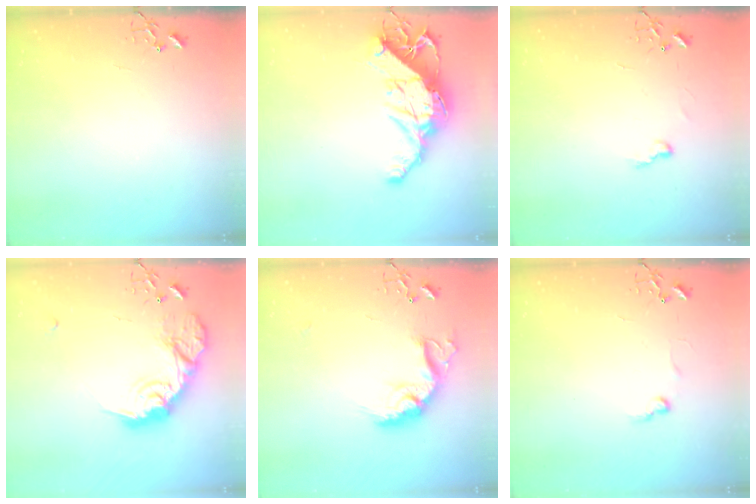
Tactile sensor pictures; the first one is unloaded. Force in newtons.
{"total": 18.1, "press": 18.0, "slide": 1.6}
{"total": 4.6, "press": 4.6, "slide": 0.6}
{"total": 19.4, "press": 19.3, "slide": 1.5}
{"total": 16.9, "press": 16.9, "slide": 1.2}
{"total": 5.5, "press": 5.5, "slide": 0.8}